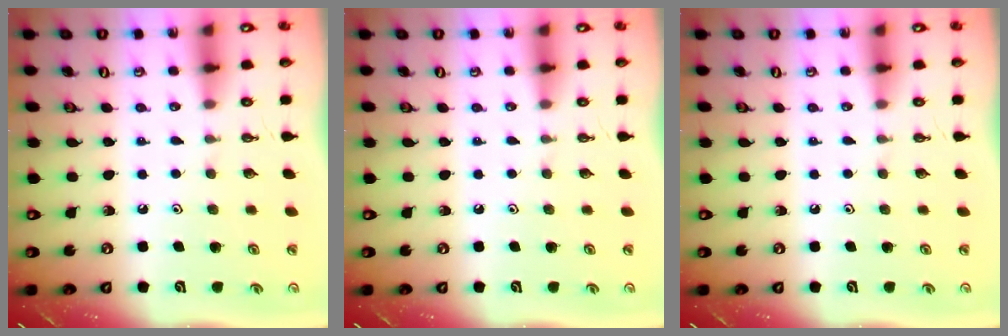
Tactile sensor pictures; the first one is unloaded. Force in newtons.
{"total": 0.0}
{"total": 0.0}